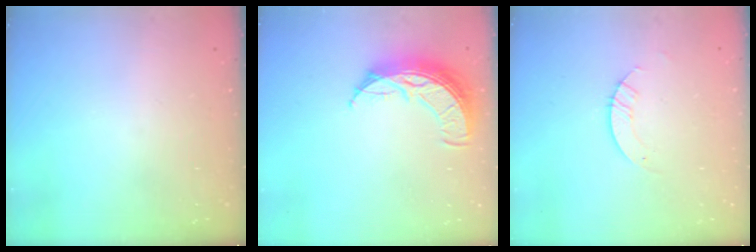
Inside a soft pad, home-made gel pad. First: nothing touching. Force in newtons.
{"total": 10.9, "press": 10.9, "slide": 0.7}
{"total": 2.8, "press": 2.8, "slide": 0.2}